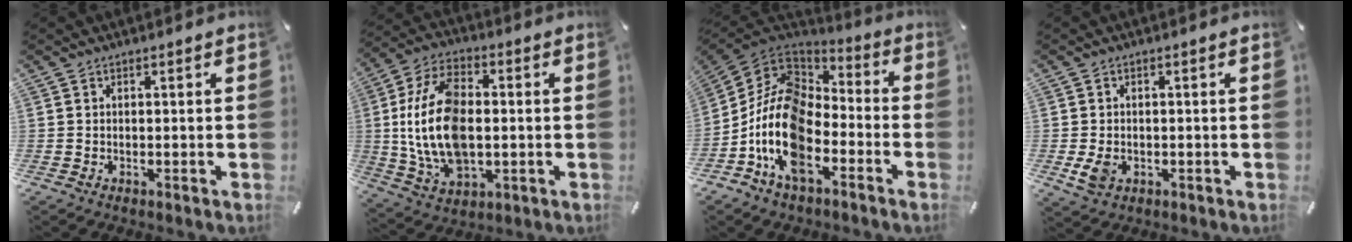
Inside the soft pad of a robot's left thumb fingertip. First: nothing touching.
{"total": 17.5, "force": [0.1, 11.0, 13.6], "torque": [-0.300, -0.002, -0.001]}
{"total": 17.2, "force": [-8.5, 10.6, 10.6], "torque": [-0.233, 0.036, -0.157]}
{"total": 3.7, "force": [-0.8, 2.6, 2.5], "torque": [-0.064, -0.003, -0.016]}